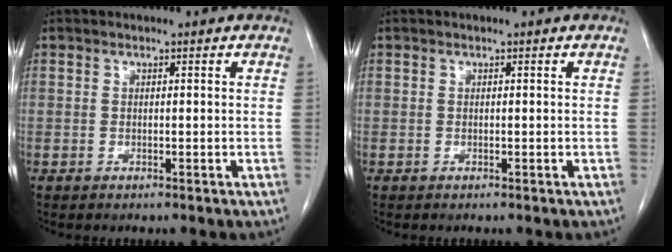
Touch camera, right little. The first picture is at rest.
{"total": 0.0}